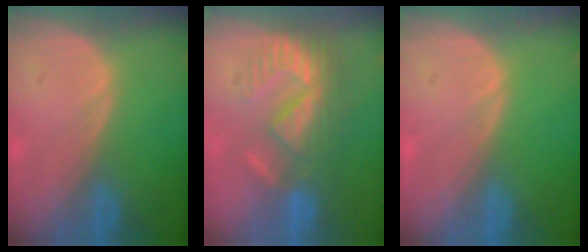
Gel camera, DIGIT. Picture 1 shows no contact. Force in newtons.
{"total": 9.1, "press": 8.0, "slide": 4.3}
{"total": 0.0}